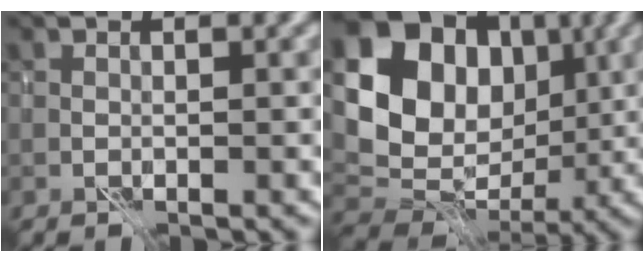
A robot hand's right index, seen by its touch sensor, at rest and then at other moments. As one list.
[{"total": 14.8, "force": [3.7, 12.1, 7.8], "torque": [-0.154, 0.027, 0.063]}]